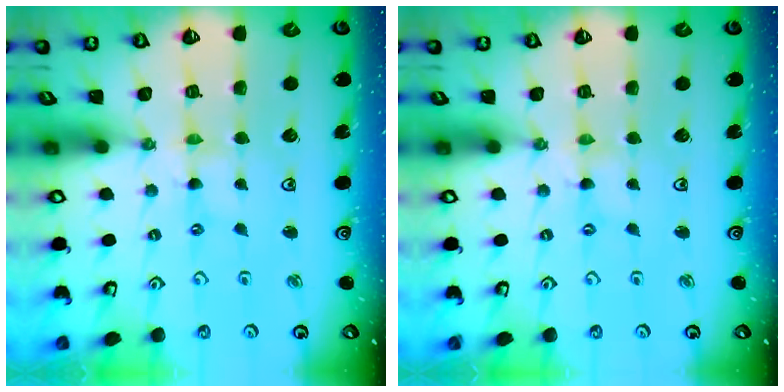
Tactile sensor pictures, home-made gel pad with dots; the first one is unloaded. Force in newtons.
{"total": 0.8, "press": 0.8, "slide": 0.1}